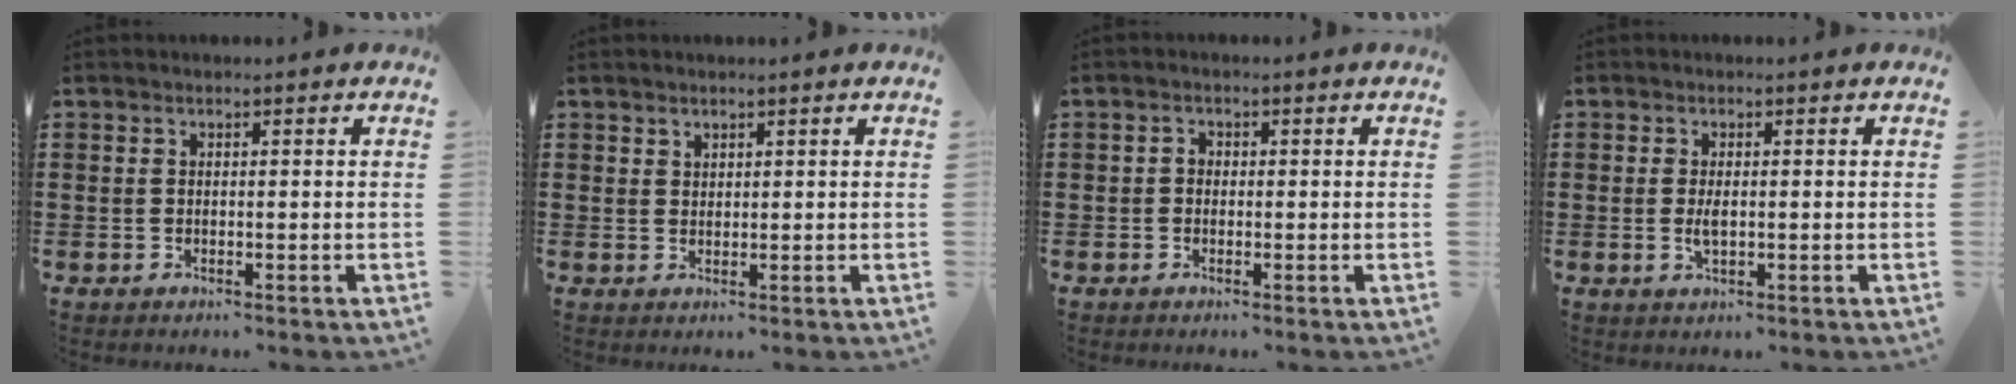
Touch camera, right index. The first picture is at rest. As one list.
[{"total": 1.3, "force": [1.2, 0.6, 0.0], "torque": [-0.003, 0.001, 0.024]}, {"total": 1.0, "force": [-0.3, 0.8, 0.5], "torque": [-0.012, 0.002, -0.005]}, {"total": 2.2, "force": [0.0, 0.7, 2.1], "torque": [-0.042, -0.003, 0.002]}]